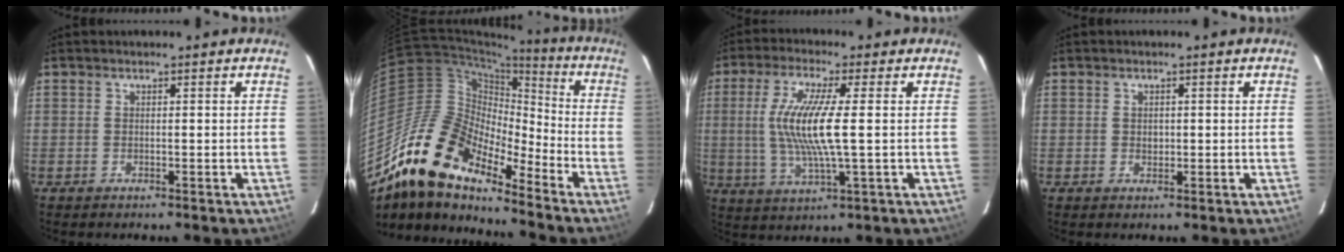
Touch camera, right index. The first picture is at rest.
{"total": 18.9, "force": [-14.8, 6.0, 10.1], "torque": [-0.169, -0.012, -0.295]}
{"total": 11.6, "force": [0.5, 1.3, 11.5], "torque": [-0.227, -0.005, 0.013]}
{"total": 1.3, "force": [0.0, 1.2, 0.5], "torque": [-0.005, 0.003, 0.001]}